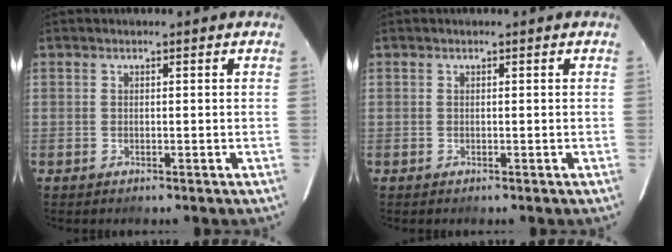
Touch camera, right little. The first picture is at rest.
{"total": 0.0}